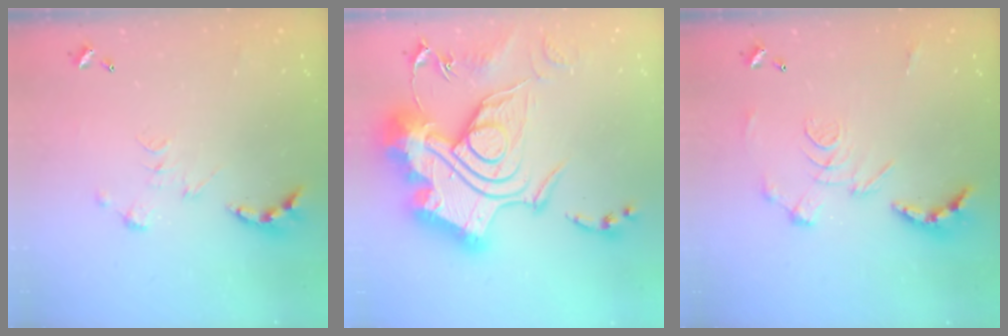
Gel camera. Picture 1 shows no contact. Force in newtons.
{"total": 1.1, "press": 1.1, "slide": 0.0}
{"total": 2.9, "press": 2.3, "slide": 1.7}